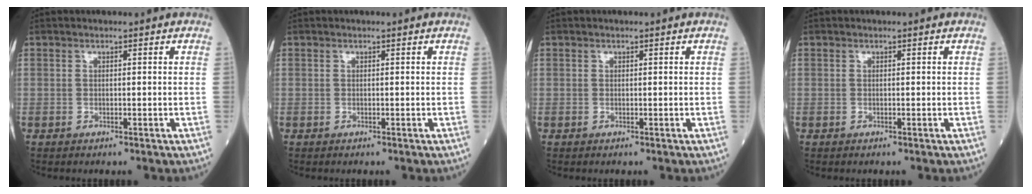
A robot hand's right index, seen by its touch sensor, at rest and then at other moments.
{"total": 0.0}
{"total": 0.0}
{"total": 0.0}